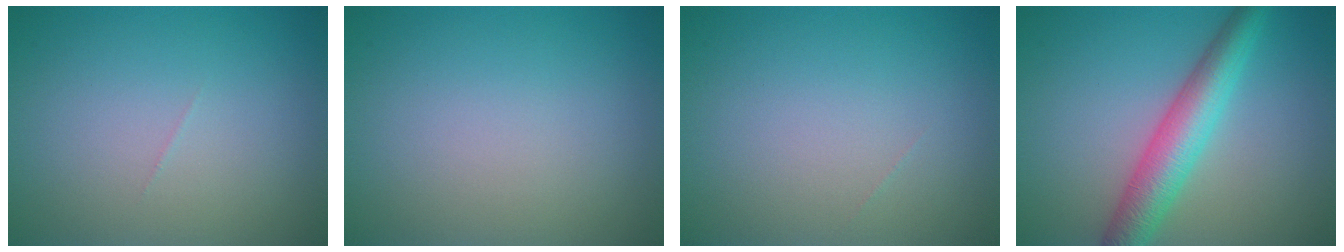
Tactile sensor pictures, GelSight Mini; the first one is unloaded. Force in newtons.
{"total": 0.0}
{"total": 0.0}
{"total": 5.4, "press": 5.4, "slide": 0.2}